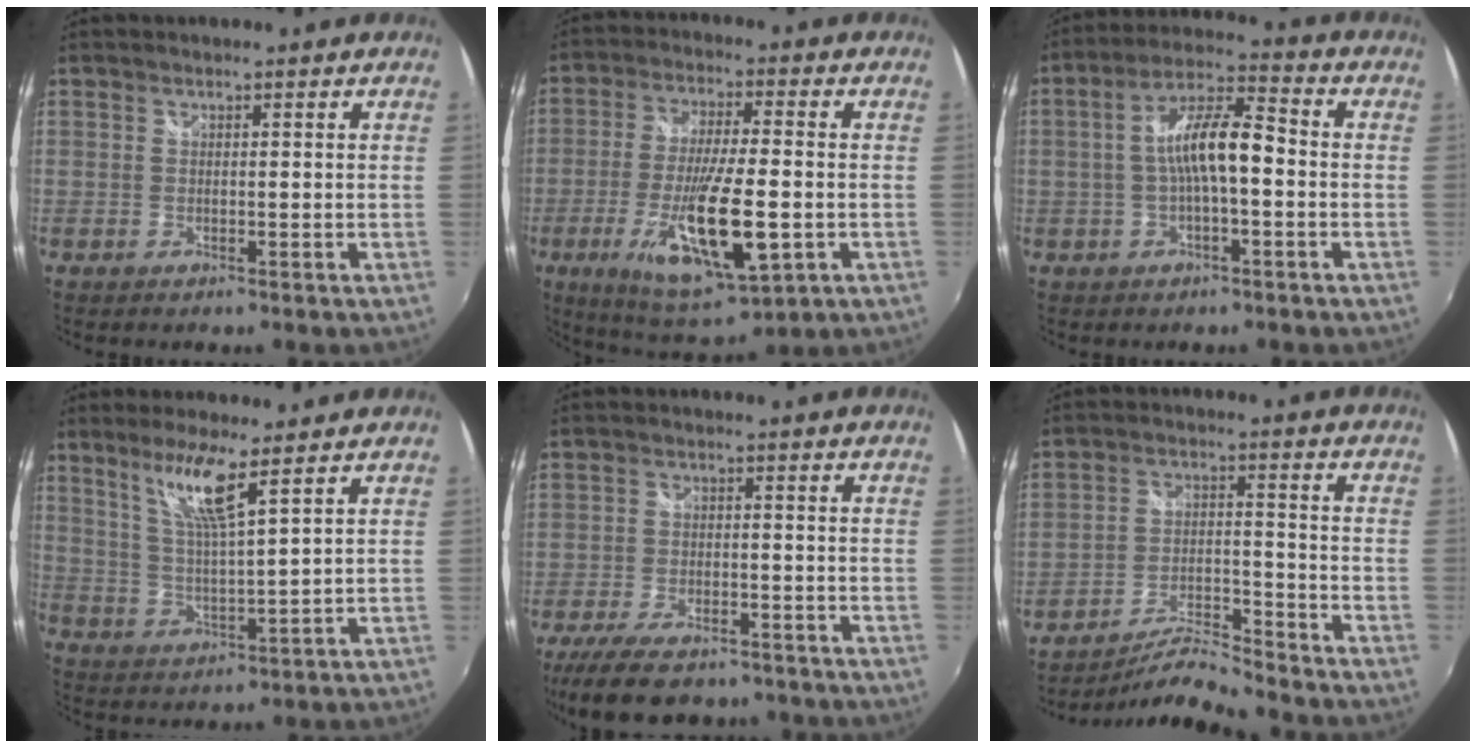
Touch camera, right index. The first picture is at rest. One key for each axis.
{"total": 18.1, "fx": -5.3, "fy": 4.5, "fz": 16.7, "tx": -0.322, "ty": -0.039, "tz": -0.085}
{"total": 9.3, "fx": -1.2, "fy": 2.3, "fz": 8.9, "tx": -0.172, "ty": 0.021, "tz": -0.020}
{"total": 8.0, "fx": 5.1, "fy": -0.2, "fz": 6.1, "tx": -0.117, "ty": -0.004, "tz": 0.103}
{"total": 14.1, "fx": -11.2, "fy": 5.2, "fz": 7.0, "tx": -0.155, "ty": -0.029, "tz": -0.177}
{"total": 9.1, "fx": -8.9, "fy": -0.7, "fz": 1.8, "tx": -0.045, "ty": 0.009, "tz": -0.157}